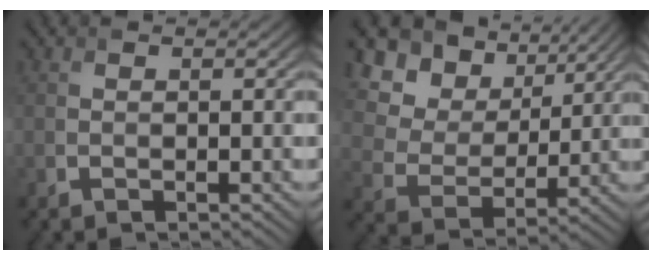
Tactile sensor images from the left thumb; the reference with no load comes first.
{"total": 14.5, "force": [7.3, 10.3, 7.3], "torque": [-0.212, 0.036, 0.154]}